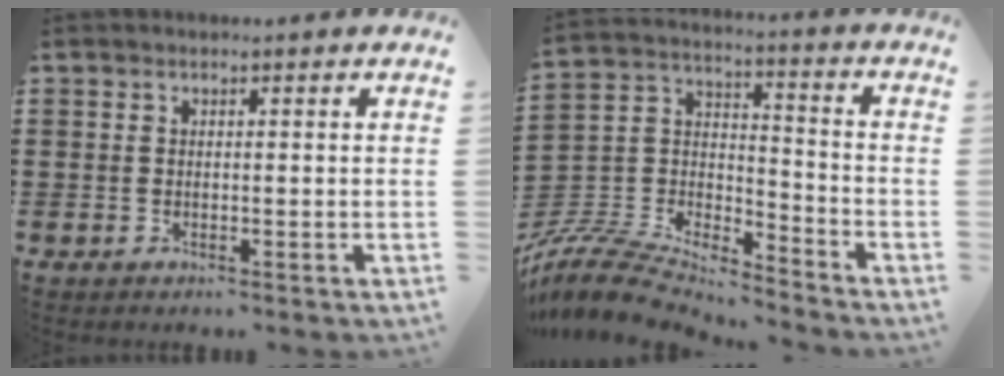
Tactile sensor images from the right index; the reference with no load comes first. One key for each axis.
{"total": 9.2, "fx": -8.6, "fy": 2.1, "fz": 2.4, "tx": -0.069, "ty": 0.004, "tz": -0.177}